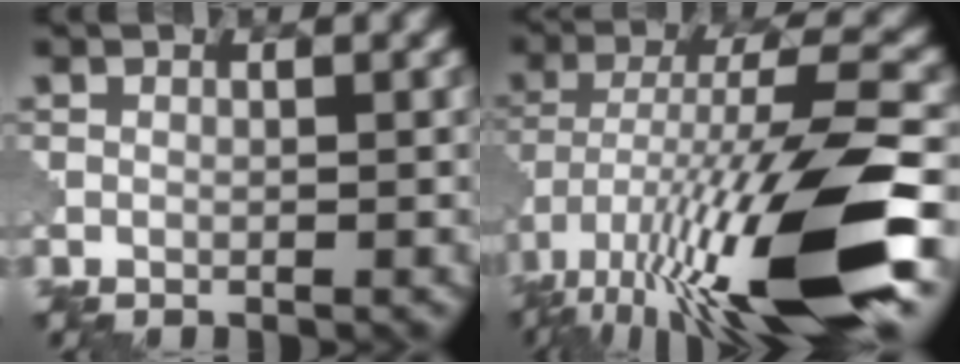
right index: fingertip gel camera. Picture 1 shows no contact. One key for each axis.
{"total": 14.8, "fx": -7.3, "fy": 3.1, "fz": 12.5, "tx": -0.234, "ty": 0.002, "tz": -0.124}